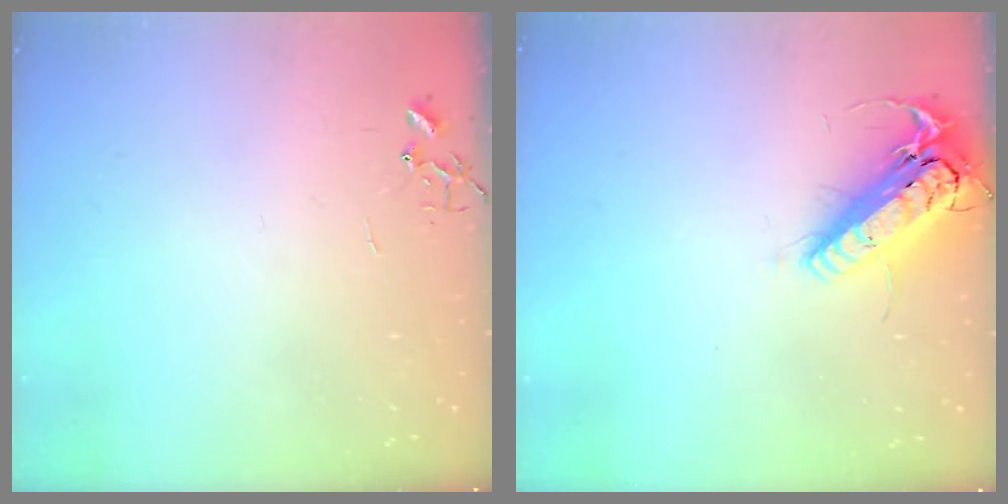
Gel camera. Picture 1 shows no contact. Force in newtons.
{"total": 17.8, "press": 17.5, "slide": 3.4}